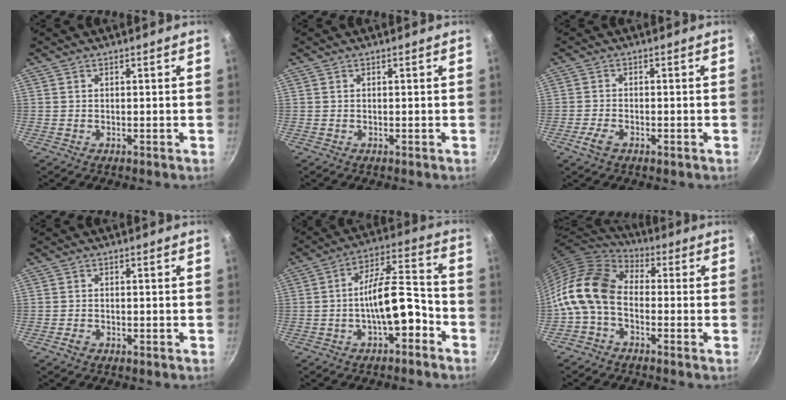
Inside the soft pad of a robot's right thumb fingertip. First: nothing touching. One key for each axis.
{"total": 0.0}
{"total": 3.3, "fx": -1.7, "fy": 1.5, "fz": 2.3, "tx": -0.053, "ty": 0.007, "tz": -0.035}
{"total": 1.5, "fx": -0.9, "fy": 0.9, "fz": 0.8, "tx": -0.019, "ty": 0.006, "tz": -0.020}
{"total": 11.4, "fx": -4.2, "fy": 4.0, "fz": 9.8, "tx": -0.156, "ty": 0.055, "tz": -0.075}
{"total": 13.0, "fx": -2.4, "fy": 8.7, "fz": 9.4, "tx": -0.172, "ty": 0.039, "tz": -0.071}